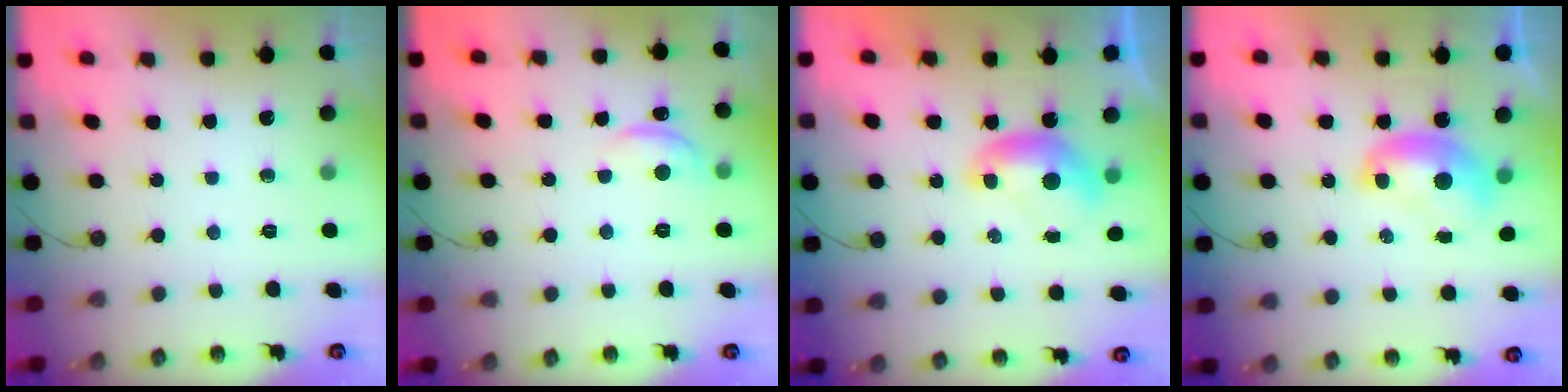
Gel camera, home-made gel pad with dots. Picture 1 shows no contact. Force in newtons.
{"total": 2.6, "press": 2.5, "slide": 0.7}
{"total": 0.0}
{"total": 1.9, "press": 1.9, "slide": 0.2}